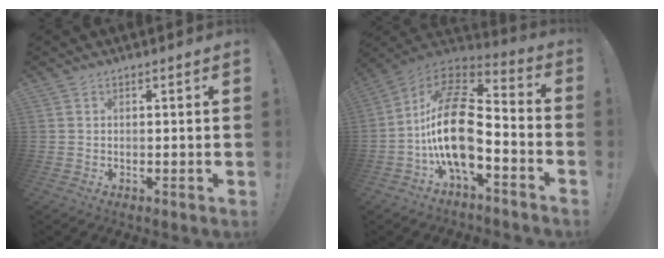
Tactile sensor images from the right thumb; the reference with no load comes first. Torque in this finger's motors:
{"motor_torque": [2.22, 2.79, 1.41, -1.35, 0.85]}